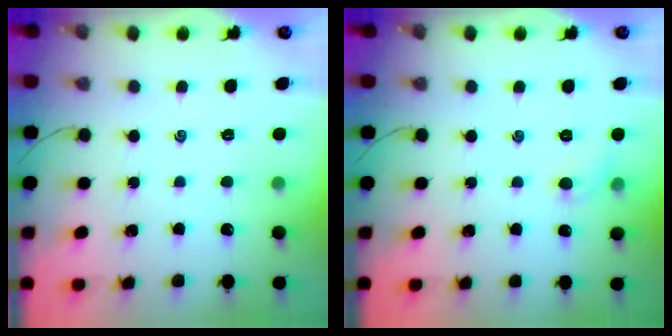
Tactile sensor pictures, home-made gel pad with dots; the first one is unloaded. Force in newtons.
{"total": 4.4, "press": 4.2, "slide": 1.4}